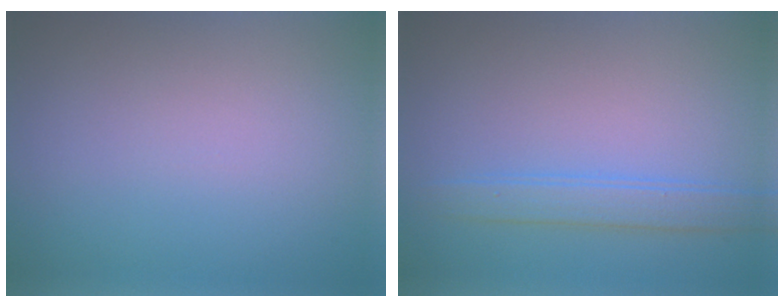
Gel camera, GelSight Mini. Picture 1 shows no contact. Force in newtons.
{"total": 2.0, "press": 2.0, "slide": 0.1}